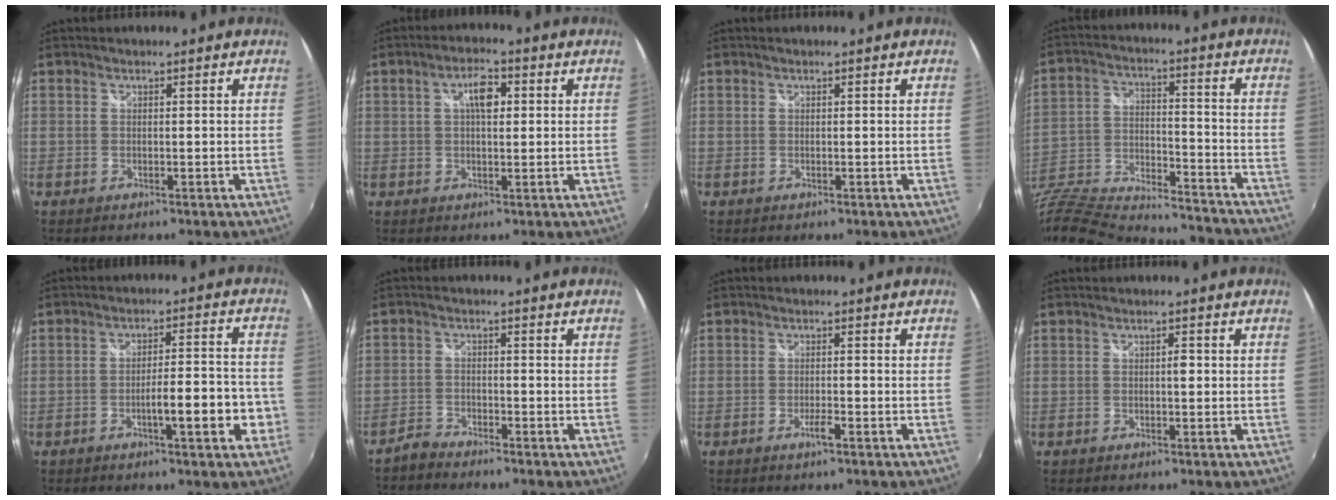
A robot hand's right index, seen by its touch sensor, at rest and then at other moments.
{"total": 4.7, "force": [1.2, 1.9, 4.2], "torque": [-0.070, 0.012, 0.018]}
{"total": 0.0}
{"total": 25.8, "force": [-20.6, 8.9, 12.6], "torque": [-0.278, -0.018, -0.329]}
{"total": 8.8, "force": [-3.5, 1.5, 7.9], "torque": [-0.127, 0.001, -0.046]}
{"total": 2.9, "force": [-2.8, 0.7, 0.3], "torque": [-0.016, -0.002, -0.059]}
{"total": 2.0, "force": [-1.2, 0.2, 1.6], "torque": [-0.034, -0.002, -0.025]}
{"total": 1.0, "force": [0.0, 0.5, 0.9], "torque": [-0.013, 0.003, -0.002]}